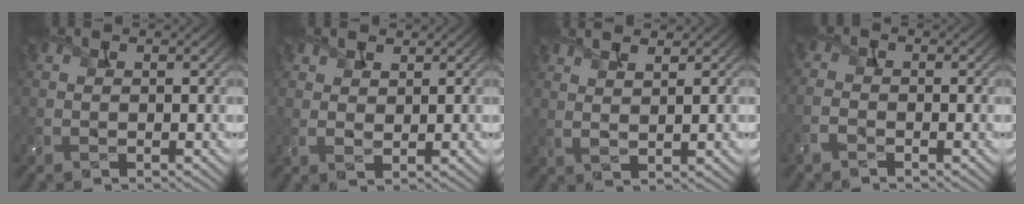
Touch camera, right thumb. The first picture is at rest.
{"total": 2.4, "force": [1.7, 1.3, 1.1], "torque": [-0.025, 0.002, 0.036]}
{"total": 4.0, "force": [2.9, 0.8, 2.7], "torque": [-0.041, 0.009, 0.039]}
{"total": 2.2, "force": [-1.5, 1.1, 1.3], "torque": [-0.035, -0.002, -0.041]}